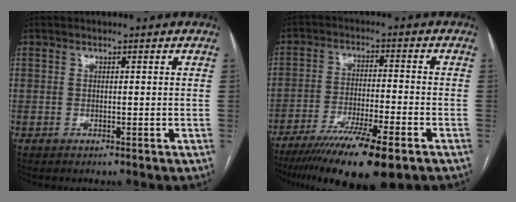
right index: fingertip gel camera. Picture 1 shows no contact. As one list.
[{"total": 15.0, "force": [-10.4, 1.4, 10.6], "torque": [-0.177, -0.037, -0.171]}]